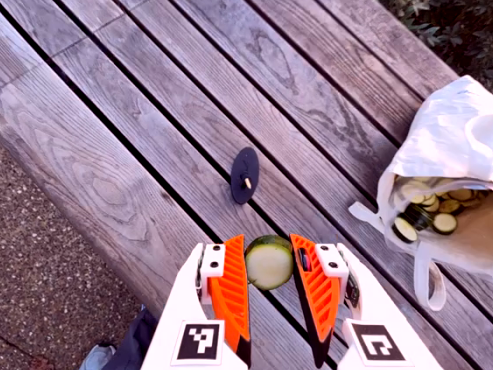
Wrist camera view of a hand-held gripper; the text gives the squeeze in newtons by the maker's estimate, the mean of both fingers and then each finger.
{"total": 9.0, "left": 9.9, "right": 8.2}